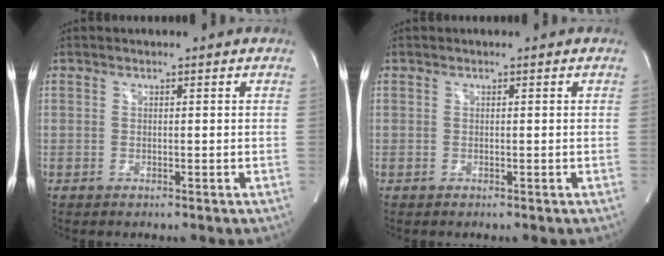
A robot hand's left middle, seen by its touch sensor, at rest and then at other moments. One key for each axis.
{"total": 0.0}